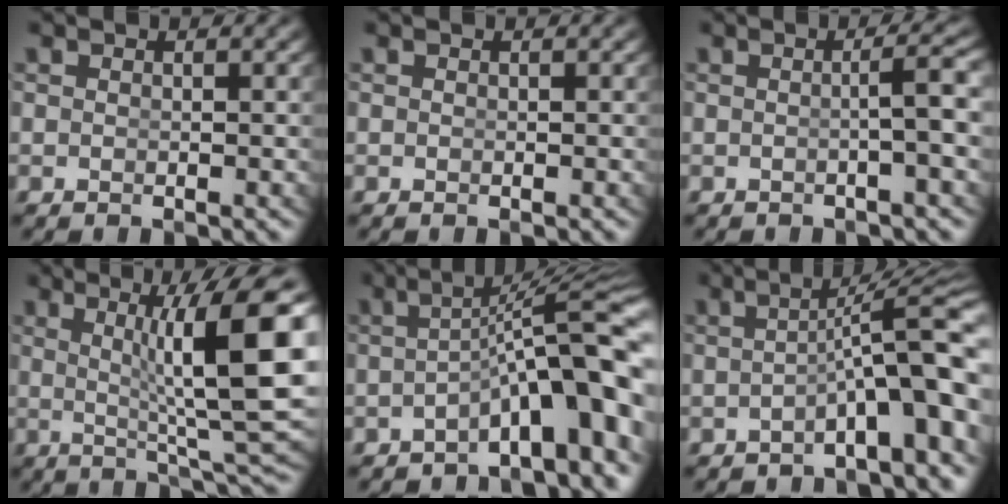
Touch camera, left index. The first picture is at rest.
{"total": 0.0}
{"total": 2.4, "force": [-0.4, -0.6, 2.3], "torque": [-0.030, 0.005, -0.005]}
{"total": 10.6, "force": [1.6, 1.9, 10.3], "torque": [-0.136, -0.001, 0.029]}
{"total": 7.5, "force": [-3.0, 1.3, 6.8], "torque": [-0.091, -0.004, -0.031]}
{"total": 5.5, "force": [-2.7, 0.2, 4.8], "torque": [-0.067, 0.000, -0.032]}